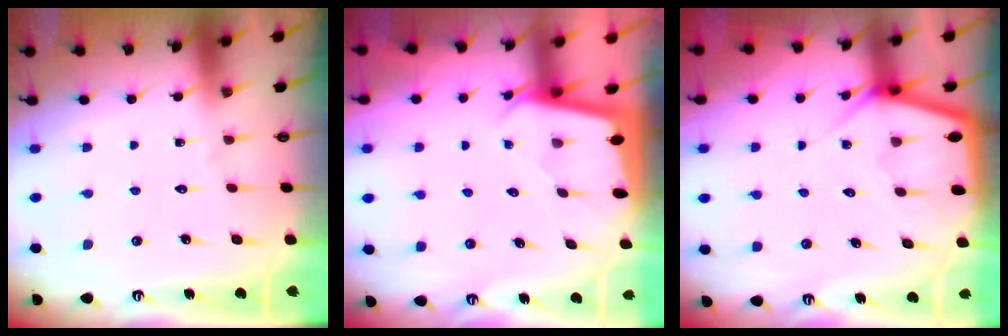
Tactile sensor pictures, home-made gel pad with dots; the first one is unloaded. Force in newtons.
{"total": 1.9, "press": 1.9, "slide": 0.1}
{"total": 4.2, "press": 4.1, "slide": 0.4}